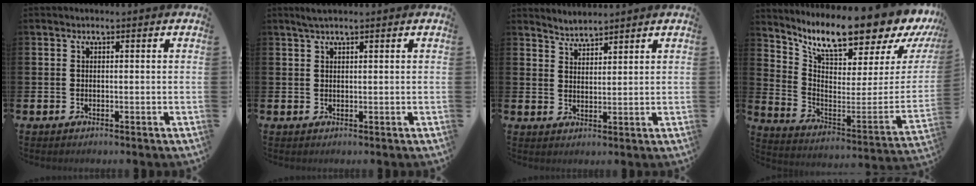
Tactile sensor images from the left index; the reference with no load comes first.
{"total": 1.7, "force": [1.3, 0.2, 1.0], "torque": [-0.013, 0.001, 0.022]}
{"total": 3.2, "force": [3.1, 0.1, -0.4], "torque": [-0.002, -0.014, 0.059]}
{"total": 10.5, "force": [9.4, 2.2, 4.1], "torque": [-0.083, -0.098, 0.149]}